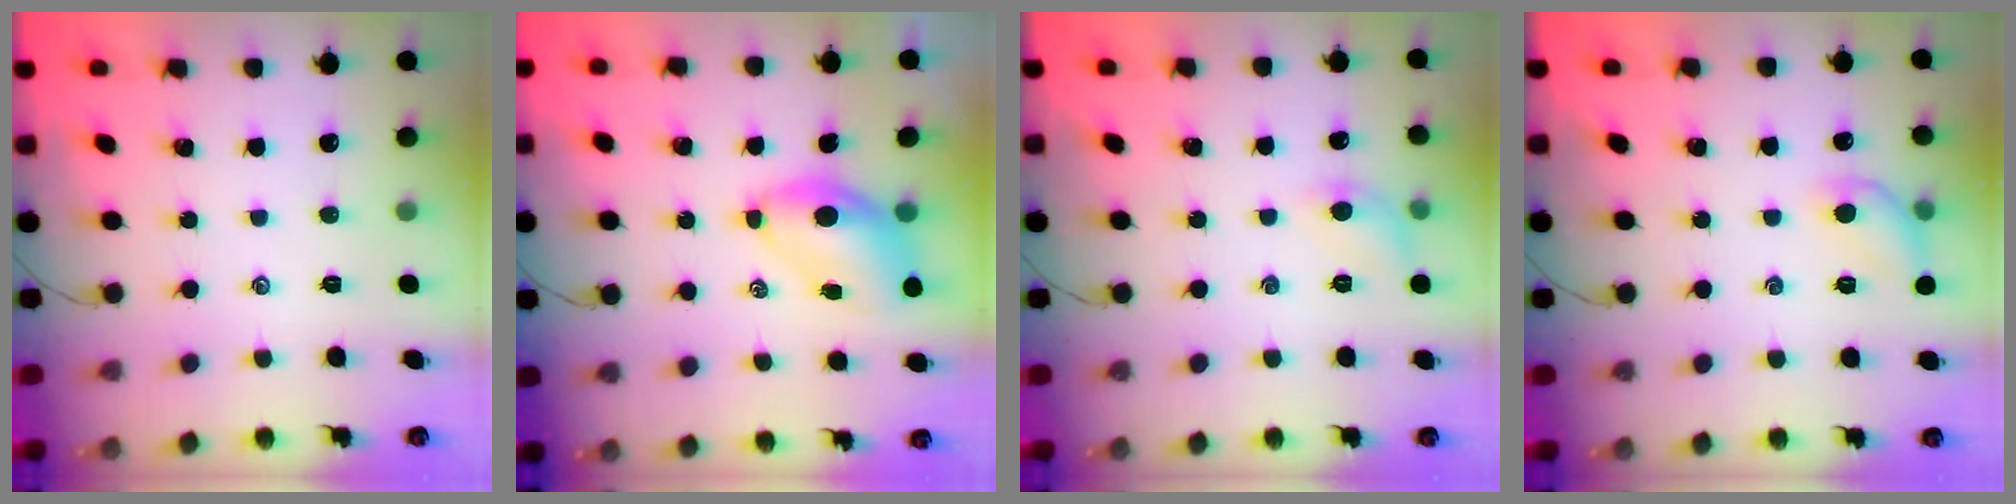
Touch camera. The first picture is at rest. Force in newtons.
{"total": 6.8, "press": 6.6, "slide": 1.6}
{"total": 6.6, "press": 6.5, "slide": 1.5}
{"total": 8.2, "press": 8.2, "slide": 0.8}